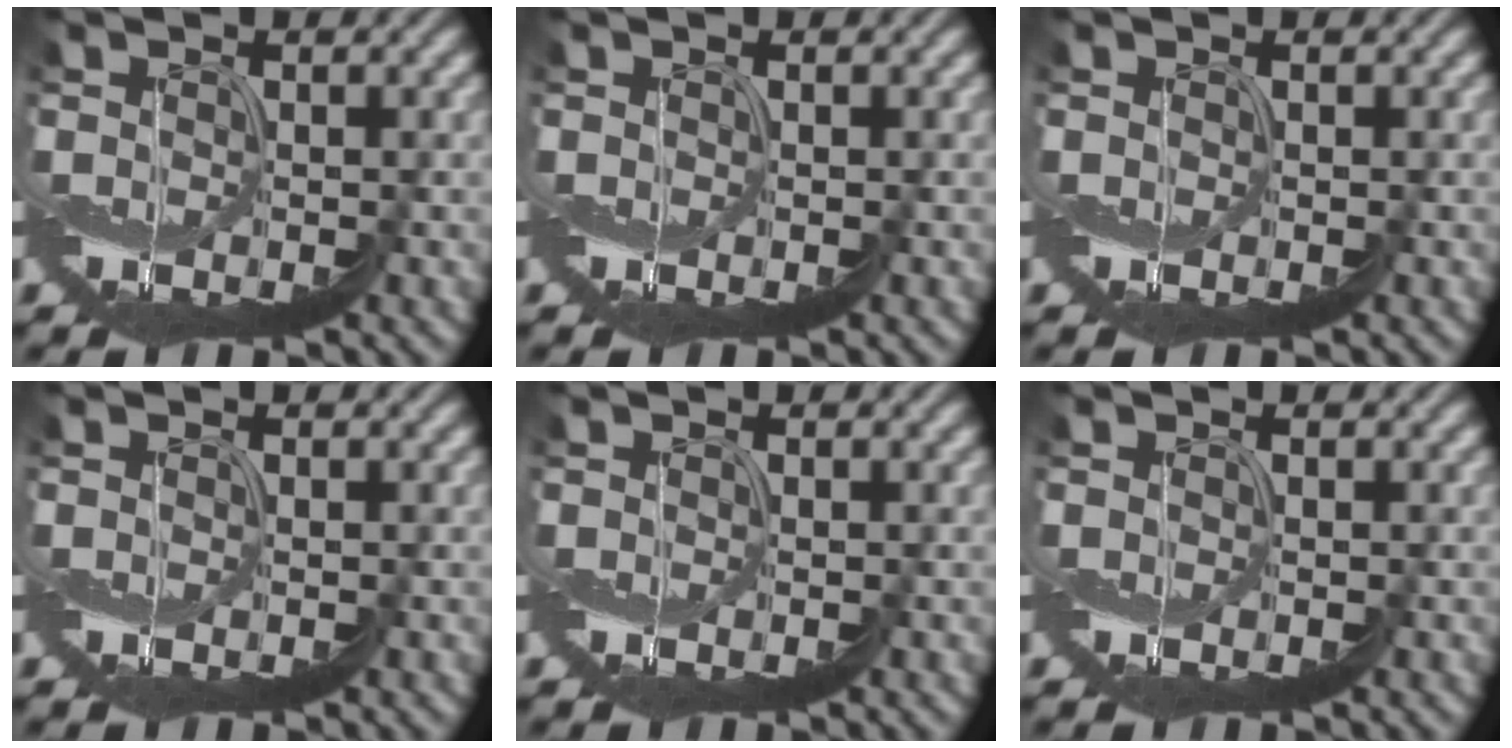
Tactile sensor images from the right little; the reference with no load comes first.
{"total": 0.0}
{"total": 0.0}
{"total": 0.0}
{"total": 0.0}
{"total": 0.0}